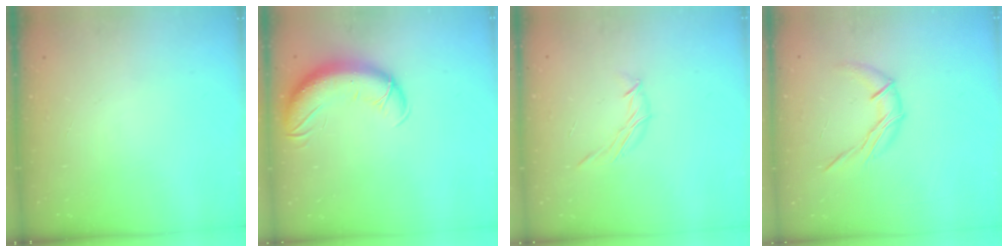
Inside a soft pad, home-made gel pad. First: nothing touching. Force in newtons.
{"total": 11.9, "press": 11.5, "slide": 2.8}
{"total": 5.9, "press": 5.8, "slide": 1.1}
{"total": 8.9, "press": 8.9, "slide": 0.3}